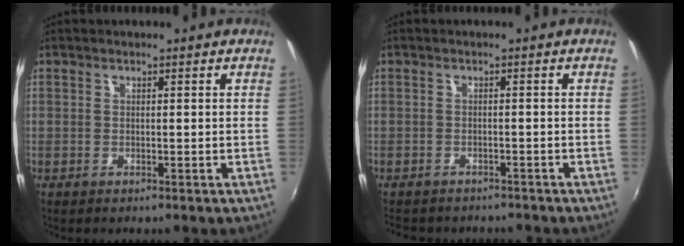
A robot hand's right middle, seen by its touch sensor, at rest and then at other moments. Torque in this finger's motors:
{"motor_torque": [0.15, -0.30, 0.04, 0.03]}